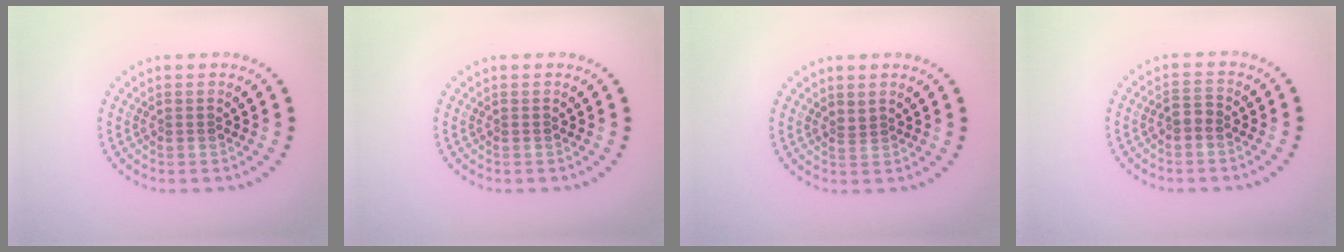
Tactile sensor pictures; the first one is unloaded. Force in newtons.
{"total": 0.0}
{"total": 0.7, "press": 0.4, "slide": 0.6}
{"total": 1.1, "press": 1.1, "slide": 0.3}